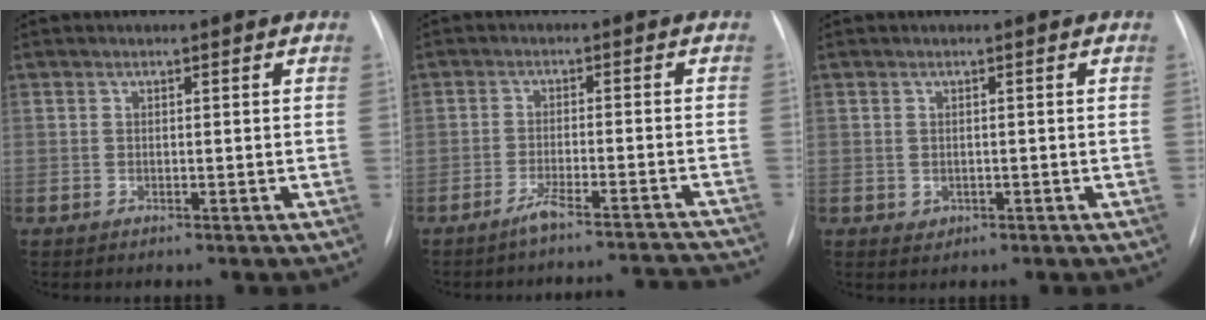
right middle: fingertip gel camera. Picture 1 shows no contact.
{"total": 11.3, "force": [-11.1, -0.6, 2.2], "torque": [-0.007, 0.011, -0.143]}
{"total": 1.0, "force": [-0.2, 0.9, 0.4], "torque": [-0.009, -0.002, 0.004]}